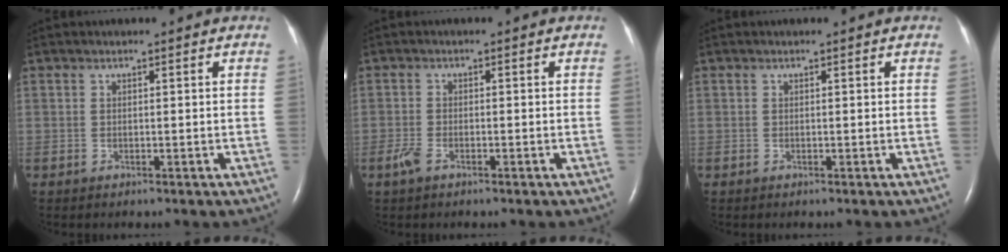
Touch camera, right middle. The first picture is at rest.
{"total": 2.1, "force": [-1.3, 0.8, 1.5], "torque": [-0.043, -0.003, -0.027]}
{"total": 0.0}